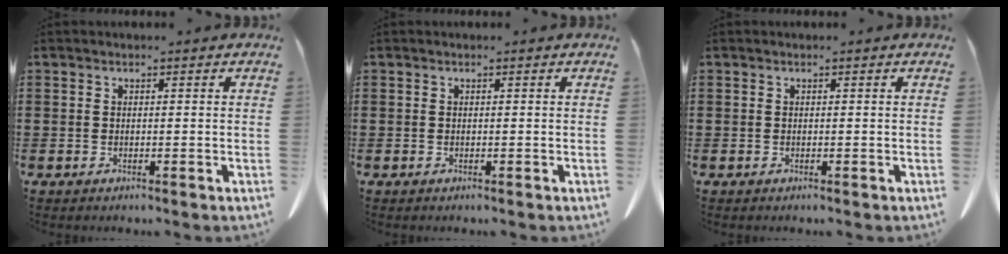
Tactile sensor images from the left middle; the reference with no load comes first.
{"total": 0.0}
{"total": 0.0}